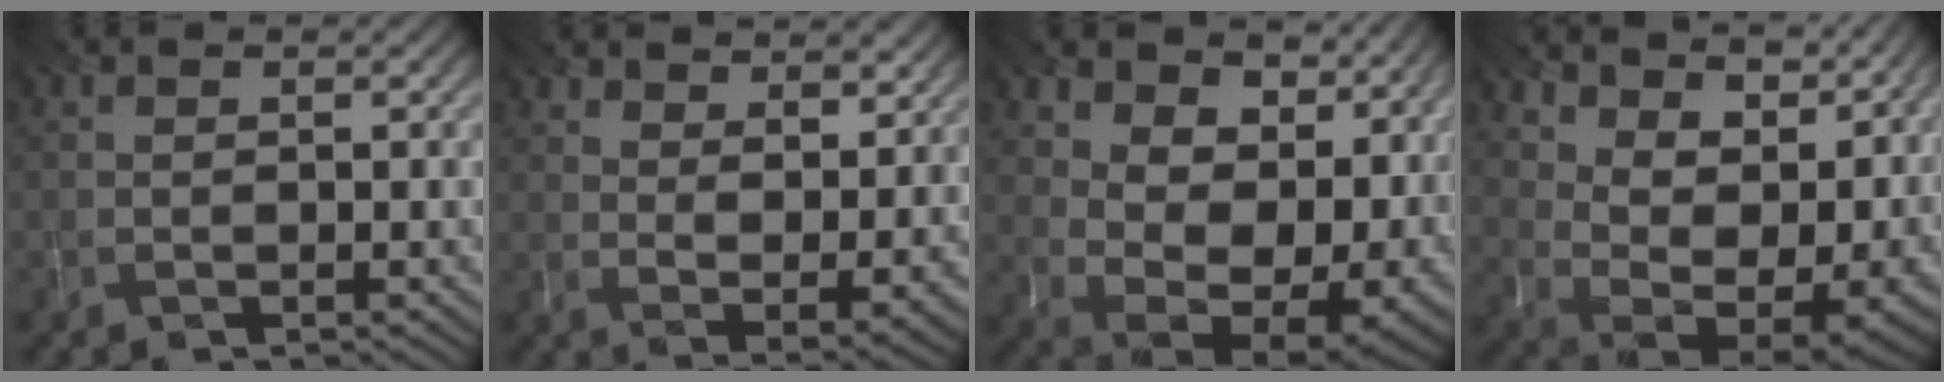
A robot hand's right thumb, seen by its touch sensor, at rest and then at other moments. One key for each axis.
{"total": 9.5, "fx": 6.8, "fy": 3.5, "fz": 5.6, "tx": -0.095, "ty": -0.007, "tz": 0.101}
{"total": 15.6, "fx": 4.5, "fy": 9.0, "fz": 12.0, "tx": -0.167, "ty": 0.014, "tz": 0.108}
{"total": 14.7, "fx": 7.0, "fy": 6.8, "fz": 11.0, "tx": -0.160, "ty": 0.026, "tz": 0.147}